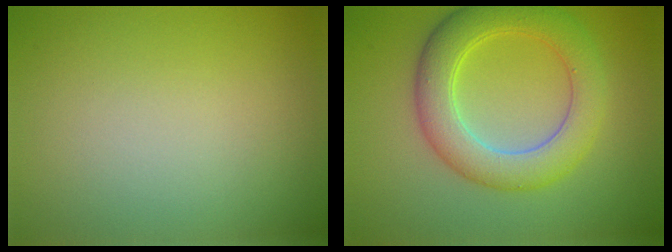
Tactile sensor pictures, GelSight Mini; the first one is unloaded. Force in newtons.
{"total": 6.0, "press": 6.0, "slide": 0.1}